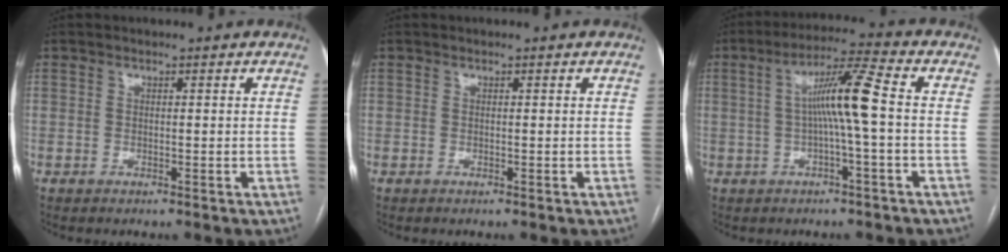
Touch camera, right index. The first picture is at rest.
{"total": 0.0}
{"total": 8.2, "force": [-0.1, -0.4, 8.2], "torque": [-0.146, 0.019, -0.004]}